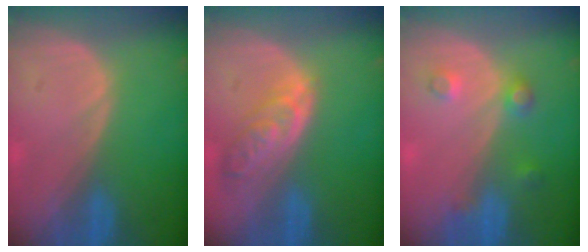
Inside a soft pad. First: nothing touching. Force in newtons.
{"total": 6.1, "press": 5.5, "slide": 2.6}
{"total": 3.4, "press": 3.2, "slide": 1.1}